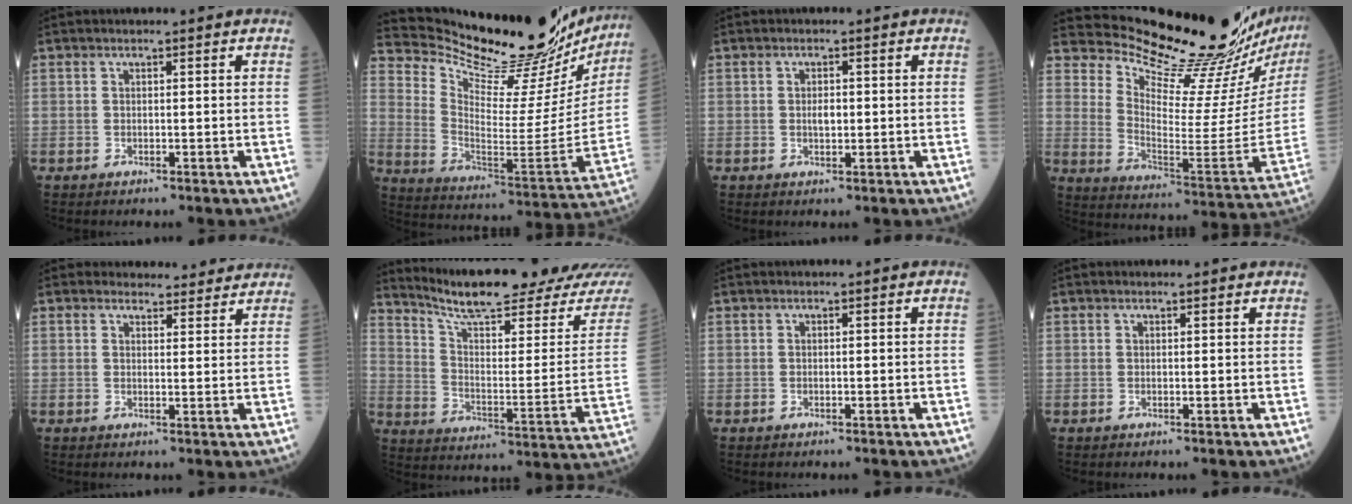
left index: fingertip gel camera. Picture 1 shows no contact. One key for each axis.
{"total": 28.8, "fx": 26.3, "fy": 5.3, "fz": 10.6, "tx": -0.176, "ty": -0.095, "tz": 0.356}
{"total": 1.5, "fx": -0.1, "fy": 0.8, "fz": 1.3, "tx": -0.022, "ty": -0.003, "tz": -0.003}
{"total": 23.8, "fx": 22.2, "fy": 0.8, "fz": 8.6, "tx": -0.147, "ty": -0.135, "tz": 0.302}
{"total": 6.2, "fx": 5.8, "fy": 2.1, "fz": 0.1, "tx": 0.016, "ty": 0.000, "tz": 0.053}
{"total": 22.3, "fx": 20.4, "fy": 0.9, "fz": 9.0, "tx": -0.141, "ty": -0.084, "tz": 0.279}
{"total": 0.0}
{"total": 1.2, "fx": 1.2, "fy": 0.2, "fz": 0.2, "tx": -0.010, "ty": 0.001, "tz": 0.011}